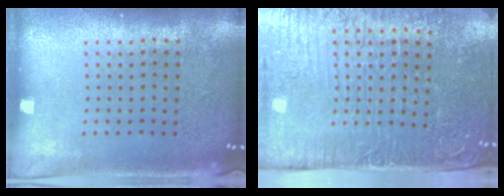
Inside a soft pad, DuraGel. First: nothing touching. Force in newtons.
{"total": 5.5, "press": 4.6, "slide": 3.0}